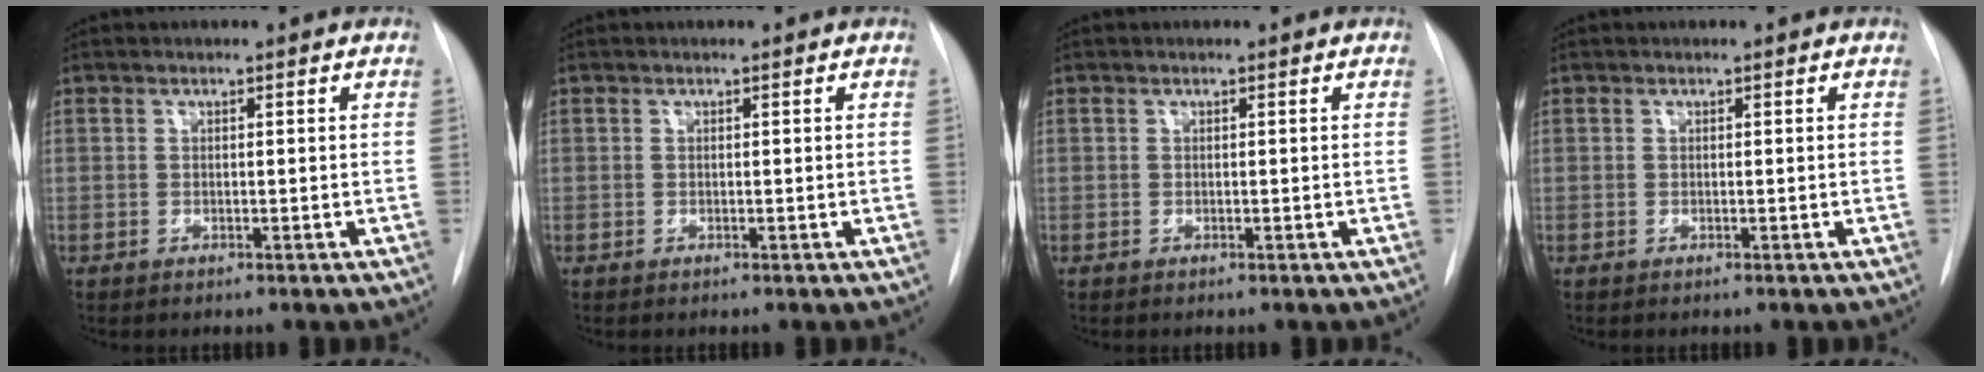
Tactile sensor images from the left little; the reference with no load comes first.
{"total": 0.0}
{"total": 0.0}
{"total": 0.0}